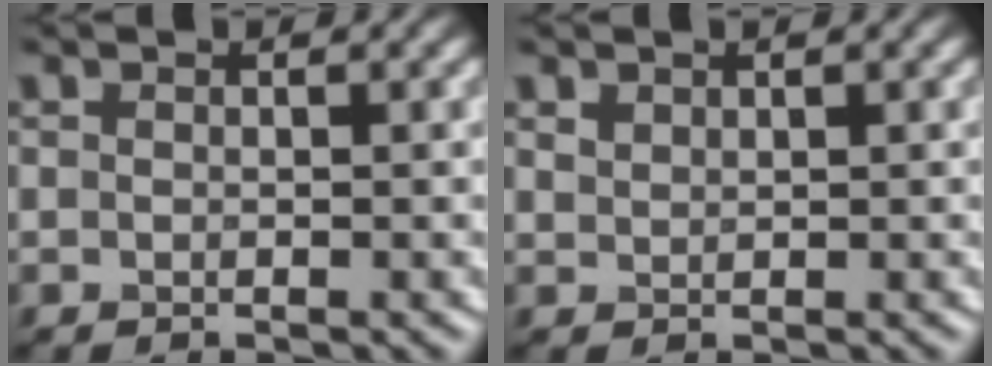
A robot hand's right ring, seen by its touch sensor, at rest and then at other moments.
{"total": 1.0, "force": [0.8, 0.6, 0.2], "torque": [-0.007, 0.000, 0.019]}